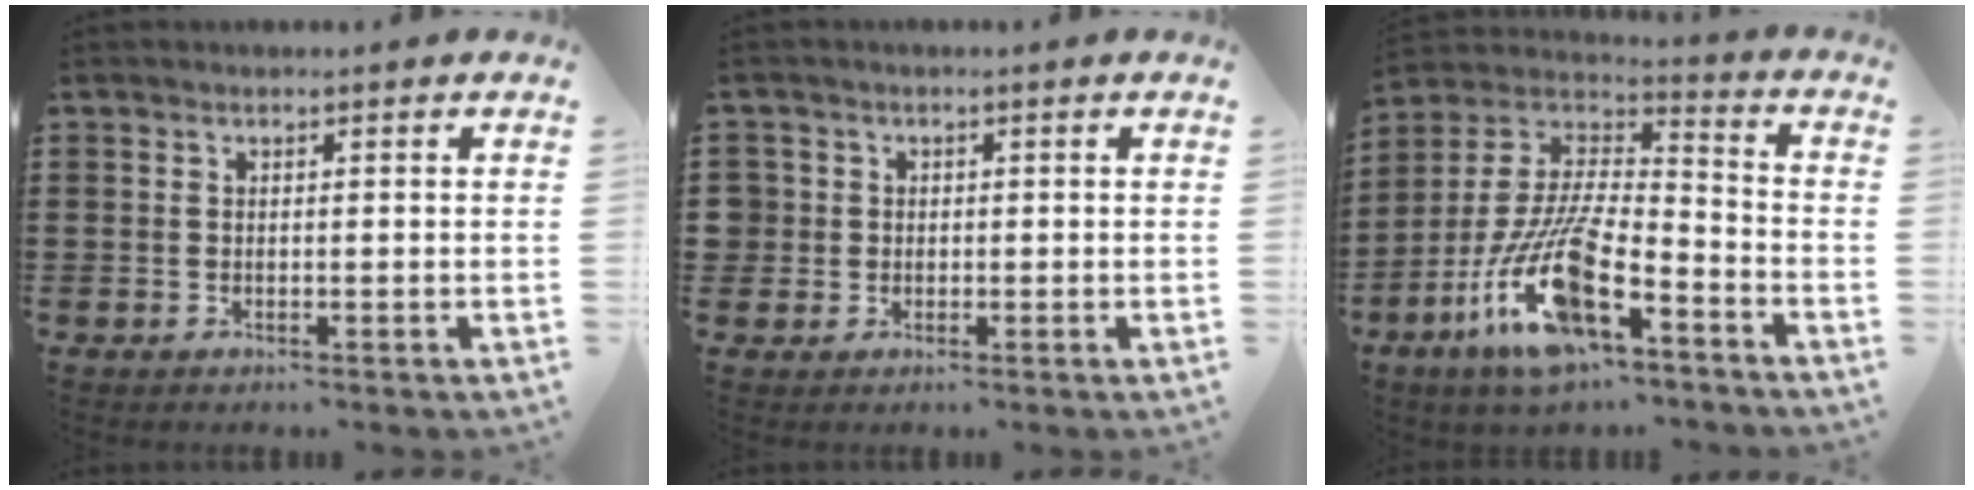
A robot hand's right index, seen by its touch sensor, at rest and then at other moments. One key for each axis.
{"total": 2.1, "fx": 0.0, "fy": 2.1, "fz": 0.3, "tx": -0.015, "ty": 0.009, "tz": -0.003}
{"total": 15.8, "fx": -9.1, "fy": 4.4, "fz": 12.1, "tx": -0.264, "ty": 0.002, "tz": -0.171}